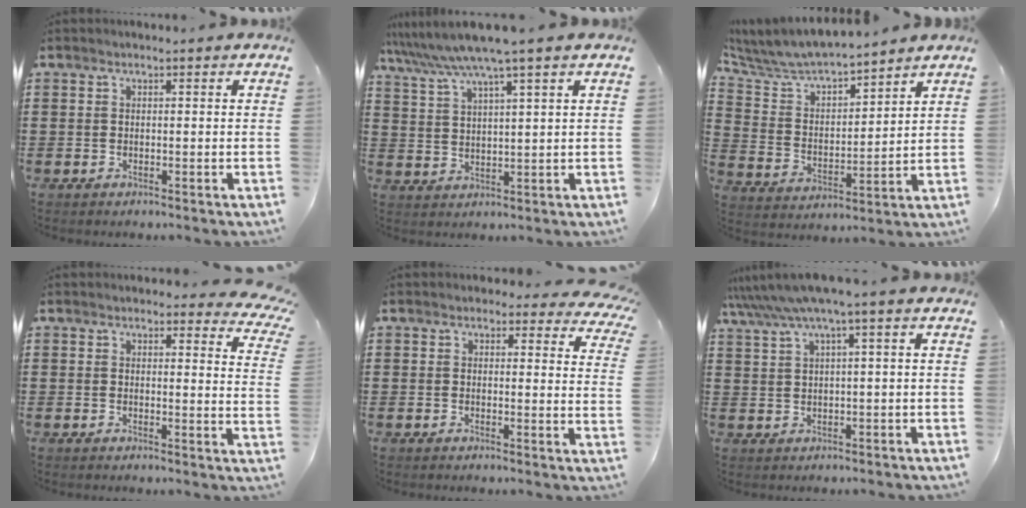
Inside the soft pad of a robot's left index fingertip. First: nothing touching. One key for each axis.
{"total": 6.4, "fx": 5.0, "fy": -0.6, "fz": 3.9, "tx": -0.091, "ty": -0.025, "tz": 0.084}
{"total": 6.6, "fx": 6.1, "fy": 1.4, "fz": 1.8, "tx": -0.069, "ty": -0.042, "tz": 0.103}
{"total": 3.4, "fx": 3.1, "fy": 0.5, "fz": 1.1, "tx": -0.018, "ty": -0.013, "tz": 0.055}
{"total": 2.7, "fx": 2.3, "fy": 0.8, "fz": 1.0, "tx": -0.012, "ty": -0.010, "tz": 0.039}
{"total": 4.4, "fx": 2.0, "fy": -0.2, "fz": 3.9, "tx": -0.086, "ty": -0.013, "tz": 0.030}